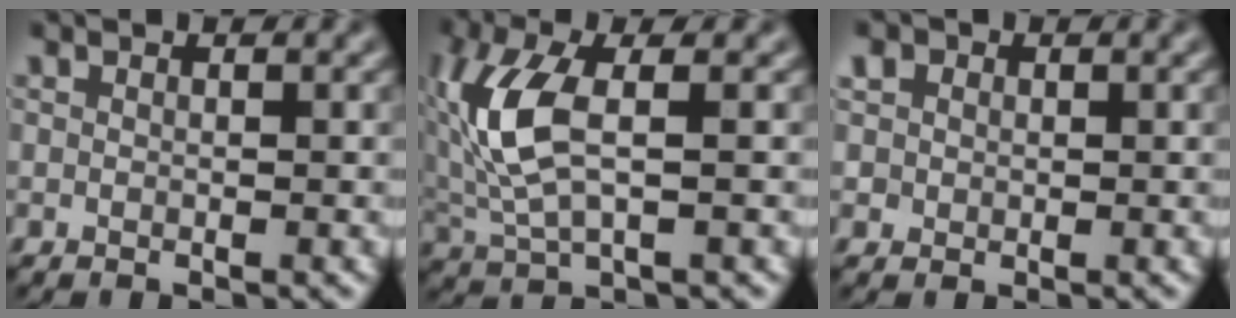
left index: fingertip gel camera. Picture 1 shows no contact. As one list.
[{"total": 6.7, "force": [0.7, 2.9, 6.0], "torque": [-0.149, 0.000, 0.016]}, {"total": 1.9, "force": [0.7, 1.7, 0.6], "torque": [-0.014, 0.008, 0.012]}]